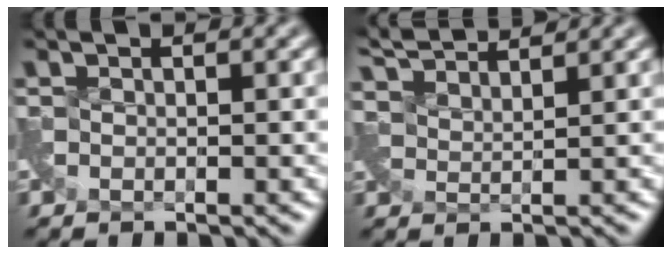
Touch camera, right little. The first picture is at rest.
{"total": 4.4, "force": [4.4, -0.1, 0.3], "torque": [-0.021, 0.008, 0.082]}